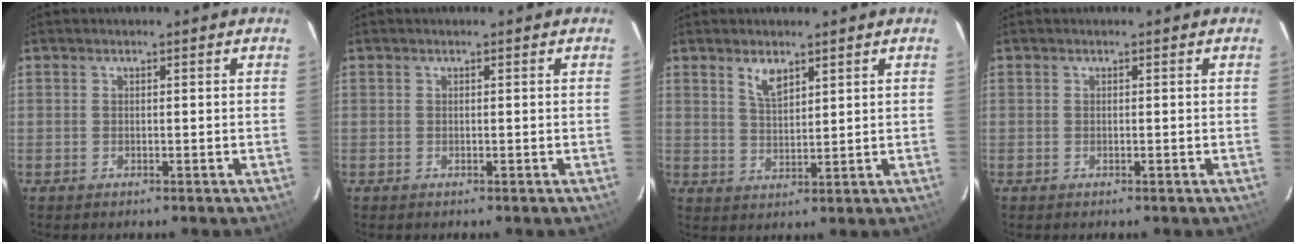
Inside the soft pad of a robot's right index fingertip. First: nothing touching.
{"total": 0.0}
{"total": 4.2, "force": [2.8, 1.7, 2.7], "torque": [-0.049, -0.001, 0.054]}
{"total": 0.0}